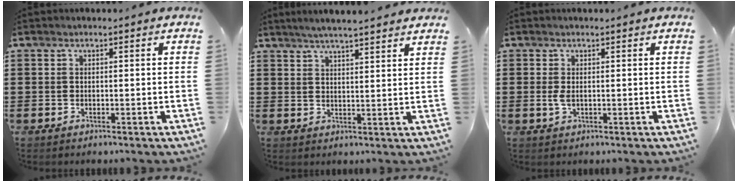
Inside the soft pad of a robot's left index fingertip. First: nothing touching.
{"total": 3.6, "force": [3.4, -0.3, 1.2], "torque": [-0.033, -0.008, 0.060]}
{"total": 1.5, "force": [0.1, 0.5, 1.4], "torque": [-0.036, -0.003, 0.000]}